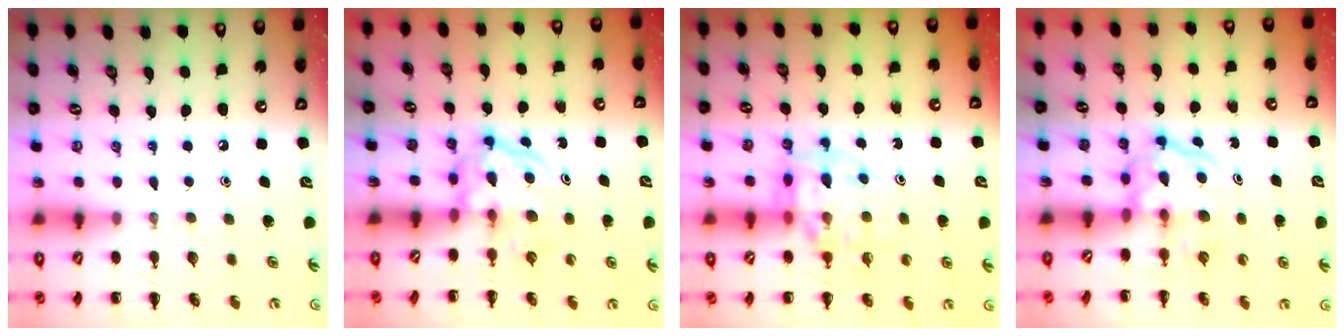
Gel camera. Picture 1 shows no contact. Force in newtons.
{"total": 3.9, "press": 3.9, "slide": 0.5}
{"total": 11.6, "press": 11.1, "slide": 3.5}
{"total": 3.8, "press": 3.8, "slide": 0.4}